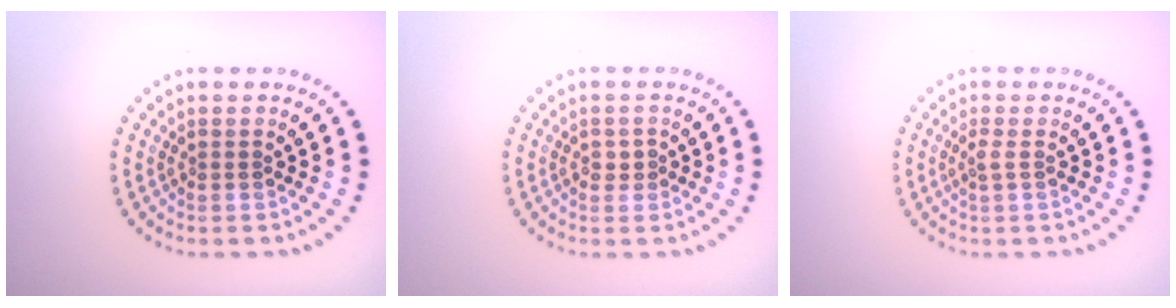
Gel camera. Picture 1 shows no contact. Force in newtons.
{"total": 1.1, "press": 1.1, "slide": 0.4}
{"total": 0.9, "press": 0.7, "slide": 0.5}